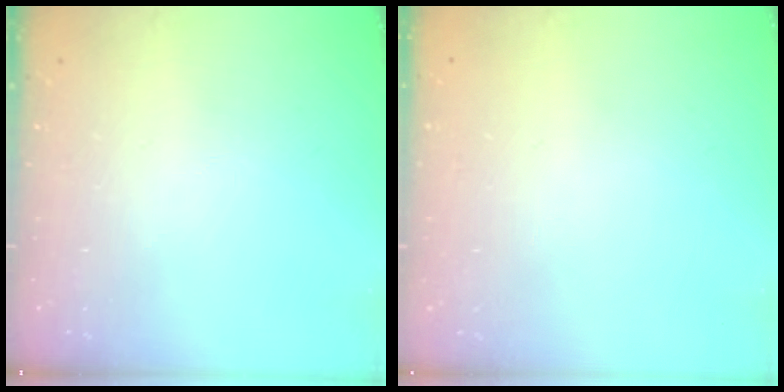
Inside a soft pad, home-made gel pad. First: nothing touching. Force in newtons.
{"total": 0.0}